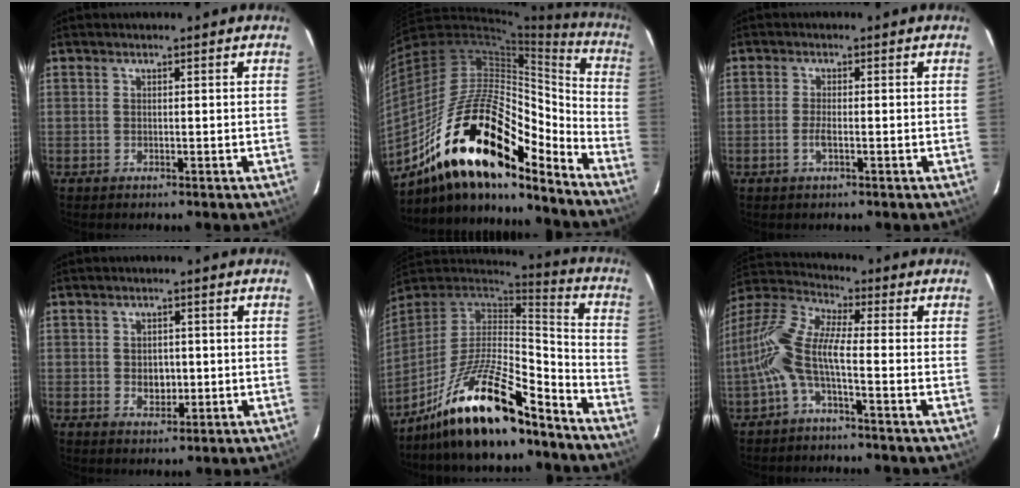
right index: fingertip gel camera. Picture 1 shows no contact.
{"total": 24.7, "force": [-15.6, 8.4, 17.1], "torque": [-0.296, -0.013, -0.277]}
{"total": 2.3, "force": [-0.9, 0.5, 2.0], "torque": [-0.045, -0.001, -0.018]}
{"total": 3.8, "force": [-0.4, 2.9, 2.4], "torque": [-0.039, 0.000, -0.002]}
{"total": 19.7, "force": [-14.0, 5.0, 12.9], "torque": [-0.254, -0.009, -0.252]}
{"total": 10.0, "force": [-2.8, 2.3, 9.4], "torque": [-0.207, 0.011, -0.061]}